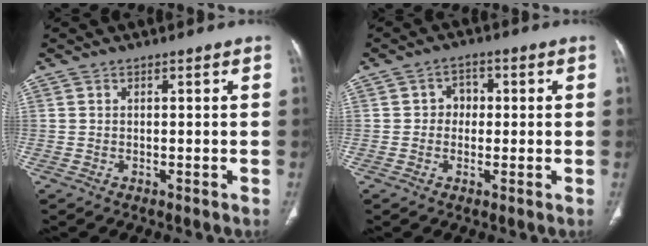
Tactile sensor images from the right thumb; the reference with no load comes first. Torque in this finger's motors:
{"motor_torque": [-0.44, 0.02, -0.41, -0.24, 0.05]}